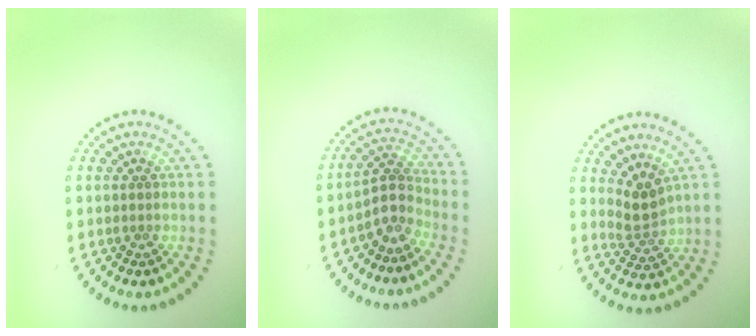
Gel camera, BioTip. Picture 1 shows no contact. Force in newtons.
{"total": 2.9, "press": 2.1, "slide": 2.0}
{"total": 2.5, "press": 1.8, "slide": 1.7}